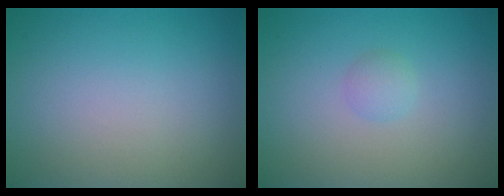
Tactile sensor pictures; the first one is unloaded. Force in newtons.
{"total": 1.0, "press": 1.0, "slide": 0.1}